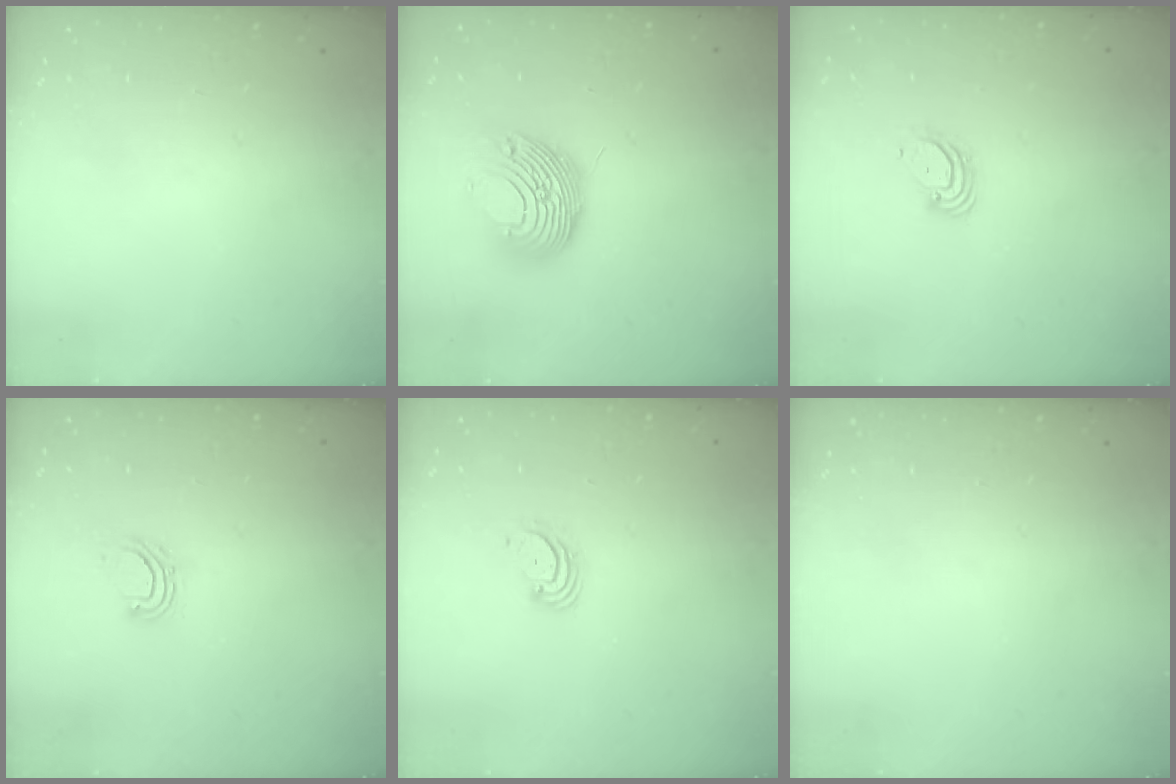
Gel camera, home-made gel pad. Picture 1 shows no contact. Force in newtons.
{"total": 14.2, "press": 14.2, "slide": 0.0}
{"total": 3.7, "press": 3.7, "slide": 0.2}
{"total": 4.5, "press": 4.5, "slide": 0.2}
{"total": 3.1, "press": 3.1, "slide": 0.3}
{"total": 0.0}